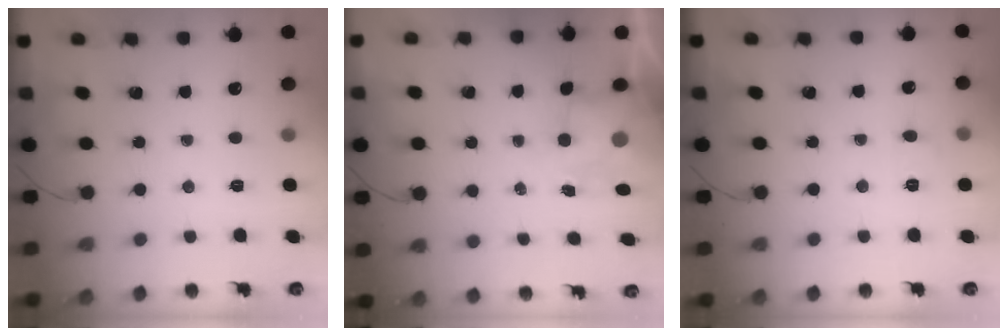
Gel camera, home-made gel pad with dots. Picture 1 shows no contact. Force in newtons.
{"total": 4.5, "press": 4.3, "slide": 1.1}
{"total": 5.4, "press": 5.3, "slide": 1.4}